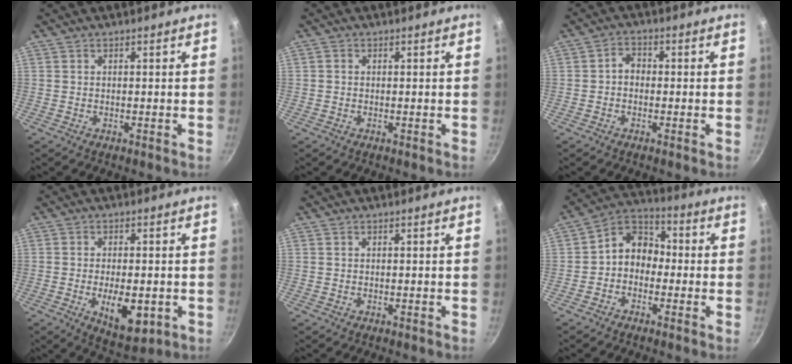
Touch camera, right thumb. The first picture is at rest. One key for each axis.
{"total": 0.7, "fx": -0.1, "fy": 0.6, "fz": 0.3, "tx": -0.004, "ty": 0.003, "tz": -0.003}
{"total": 3.0, "fx": -0.4, "fy": 2.4, "fz": 1.7, "tx": -0.018, "ty": 0.012, "tz": -0.015}
{"total": 9.7, "fx": -2.4, "fy": 4.7, "fz": 8.1, "tx": -0.109, "ty": -0.003, "tz": -0.023}
{"total": 0.0}
{"total": 8.2, "fx": -1.2, "fy": 6.7, "fz": 4.7, "tx": -0.037, "ty": 0.039, "tz": -0.044}